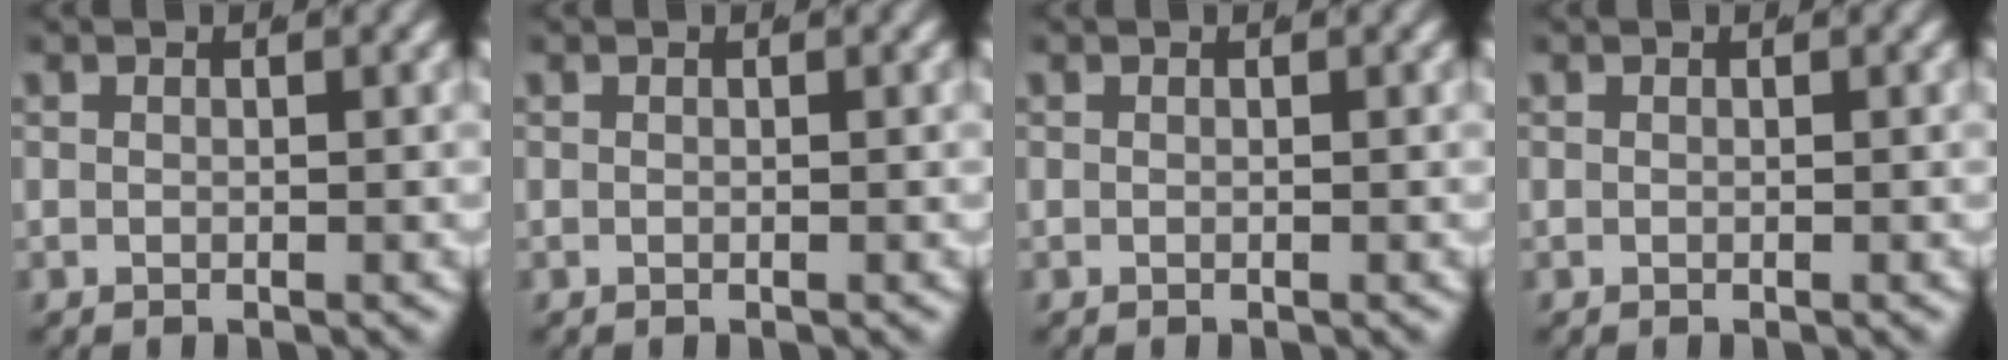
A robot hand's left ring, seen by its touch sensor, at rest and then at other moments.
{"total": 0.0}
{"total": 0.0}
{"total": 0.0}